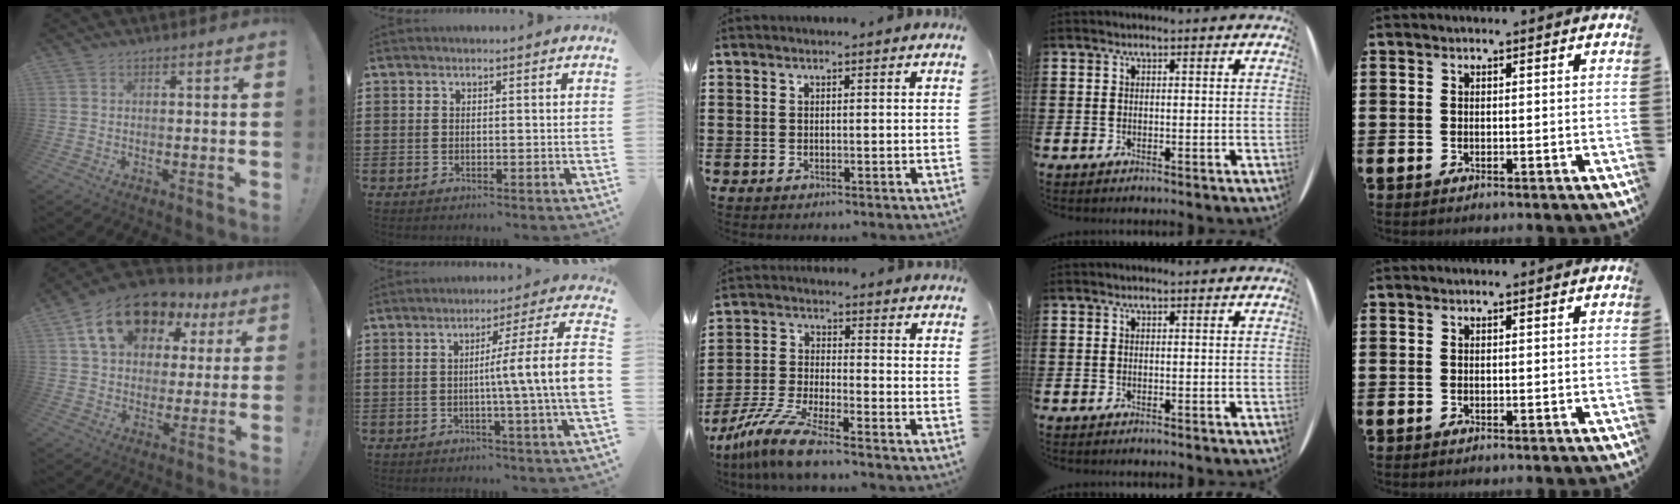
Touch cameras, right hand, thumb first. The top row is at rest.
{"thumb": {"total": 18.0, "force": [9.1, 11.9, 9.9], "torque": [-0.168, -0.034, 0.173]}, "index": {"total": 9.8, "force": [-0.5, -0.5, 9.8], "torque": [-0.159, -0.020, -0.017]}, "middle": {"total": 8.5, "force": [-7.3, 0.5, 4.4], "torque": [-0.104, -0.004, -0.147]}}